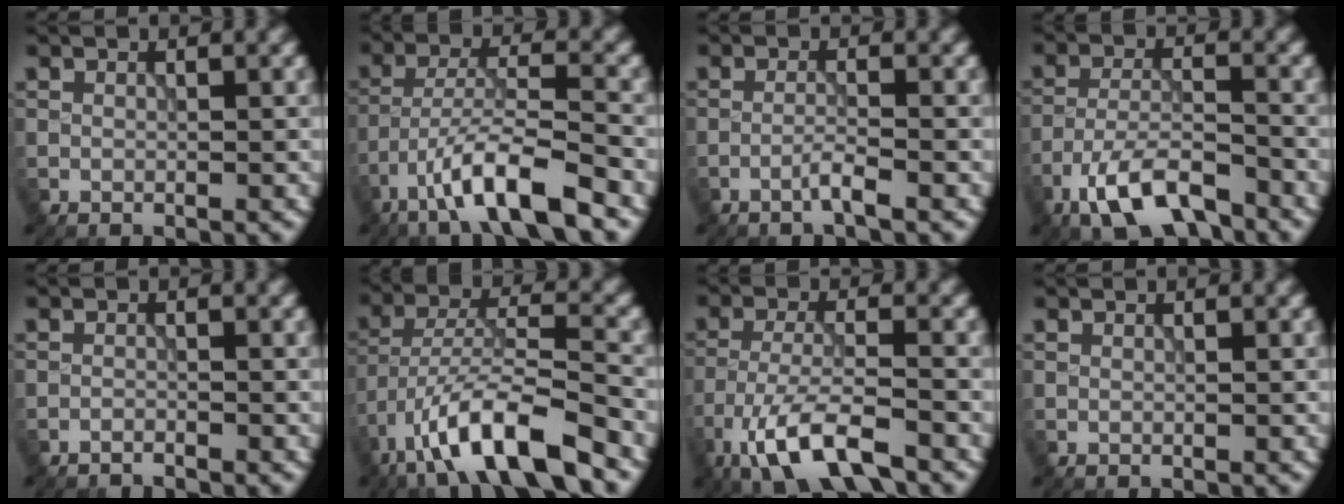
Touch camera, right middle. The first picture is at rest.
{"total": 8.1, "force": [-5.2, 1.5, 6.0], "torque": [-0.103, 0.007, -0.096]}
{"total": 1.6, "force": [-1.0, 0.0, 1.3], "torque": [-0.021, 0.008, -0.026]}
{"total": 6.9, "force": [-4.8, 2.3, 4.4], "torque": [-0.084, -0.001, -0.092]}
{"total": 1.1, "force": [-1.0, 0.1, 0.2], "torque": [-0.001, -0.001, -0.023]}
{"total": 10.3, "force": [-6.6, 2.7, 7.5], "torque": [-0.128, 0.010, -0.122]}
{"total": 7.8, "force": [-5.1, 2.3, 5.5], "torque": [-0.107, -0.006, -0.097]}
{"total": 0.0}